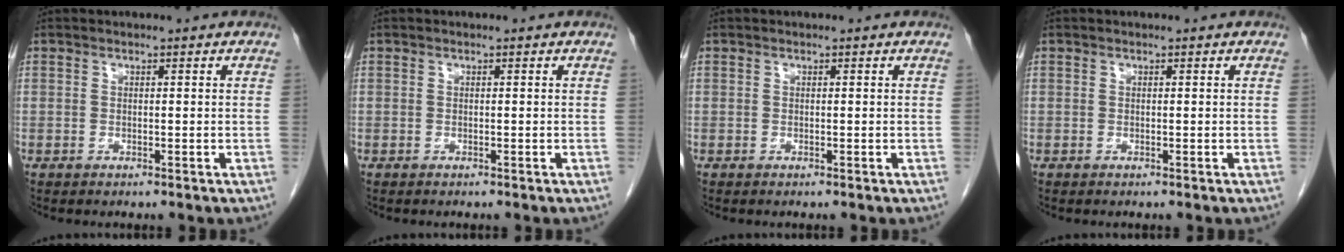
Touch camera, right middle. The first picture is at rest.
{"total": 0.0}
{"total": 0.0}
{"total": 0.0}